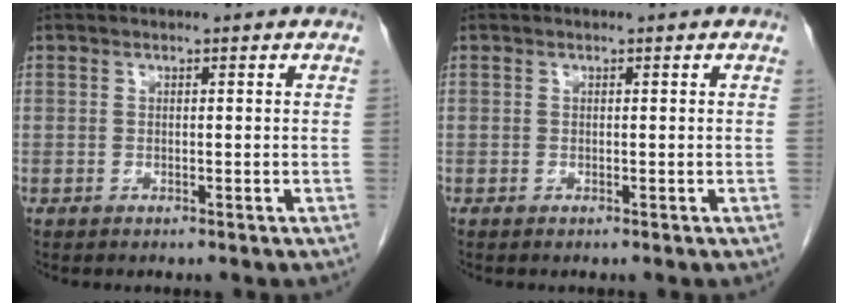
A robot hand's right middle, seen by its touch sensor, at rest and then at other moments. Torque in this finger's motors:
{"motor_torque": [-0.19, -0.05, -0.02, -0.01]}